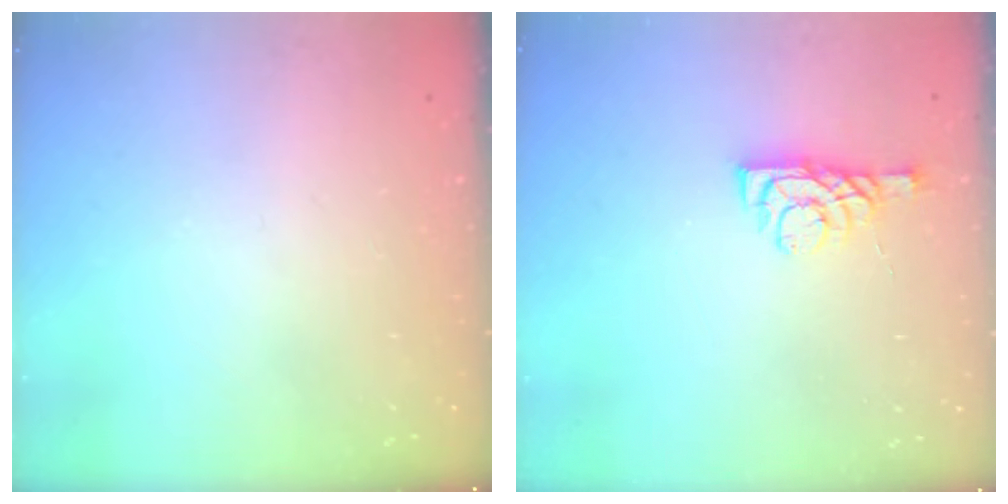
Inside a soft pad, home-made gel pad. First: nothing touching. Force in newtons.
{"total": 5.1, "press": 5.1, "slide": 0.6}